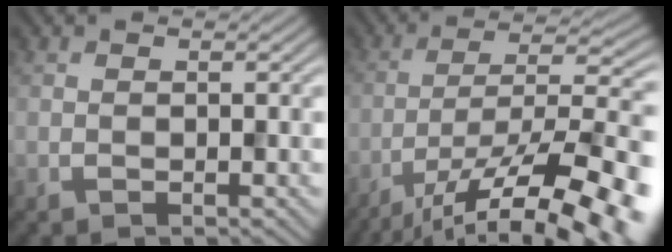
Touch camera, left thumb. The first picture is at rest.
{"total": 14.3, "force": [-9.5, 4.1, 9.9], "torque": [-0.160, -0.012, -0.149]}